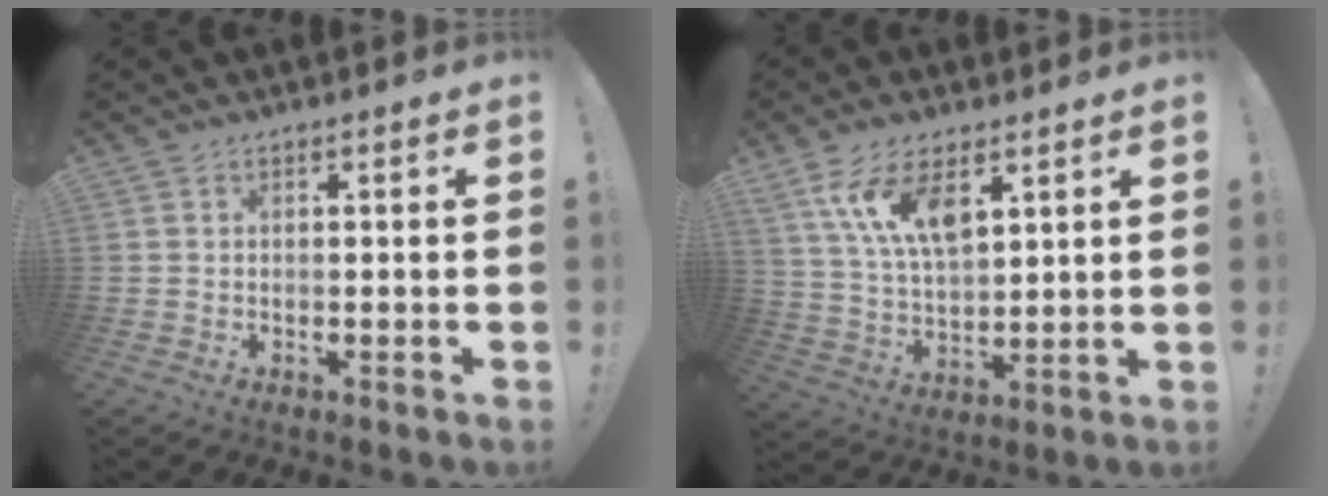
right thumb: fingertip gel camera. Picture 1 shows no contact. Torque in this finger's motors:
{"motor_torque": [-0.01, 0.56, 0.82, 0.97, 0.11]}